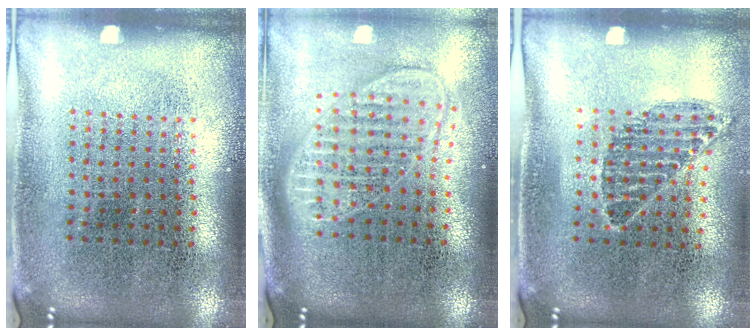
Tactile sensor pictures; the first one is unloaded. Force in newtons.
{"total": 1.9, "press": 1.6, "slide": 1.1}
{"total": 0.8, "press": 0.7, "slide": 0.4}